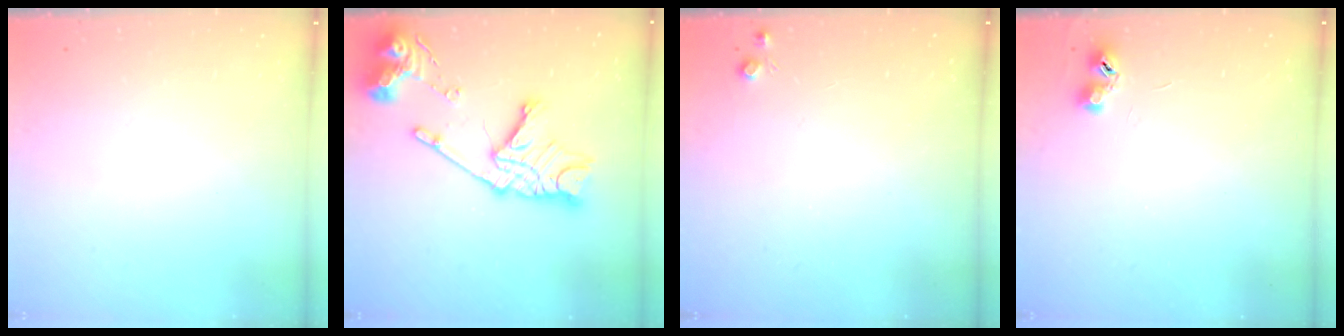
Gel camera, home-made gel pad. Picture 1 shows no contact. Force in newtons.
{"total": 20.2, "press": 20.1, "slide": 2.0}
{"total": 4.0, "press": 3.9, "slide": 0.6}
{"total": 5.7, "press": 5.6, "slide": 0.9}